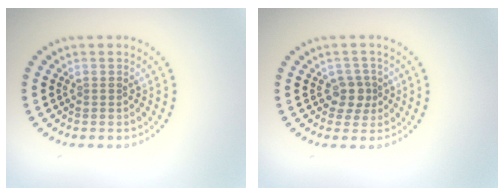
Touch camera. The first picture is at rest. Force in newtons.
{"total": 2.0, "press": 1.6, "slide": 1.2}